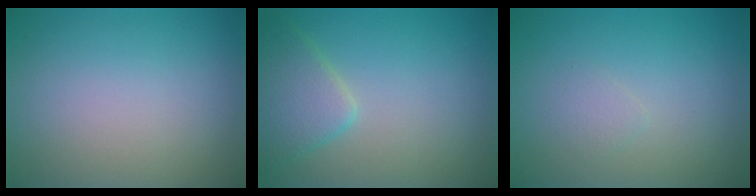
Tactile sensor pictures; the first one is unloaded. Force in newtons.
{"total": 3.6, "press": 3.6, "slide": 0.2}
{"total": 0.8, "press": 0.8, "slide": 0.0}